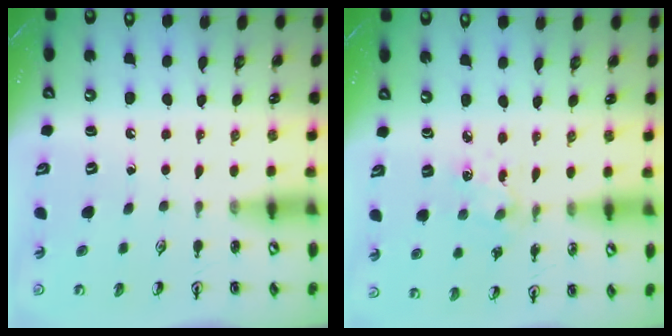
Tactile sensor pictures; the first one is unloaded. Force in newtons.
{"total": 2.1, "press": 2.0, "slide": 0.7}